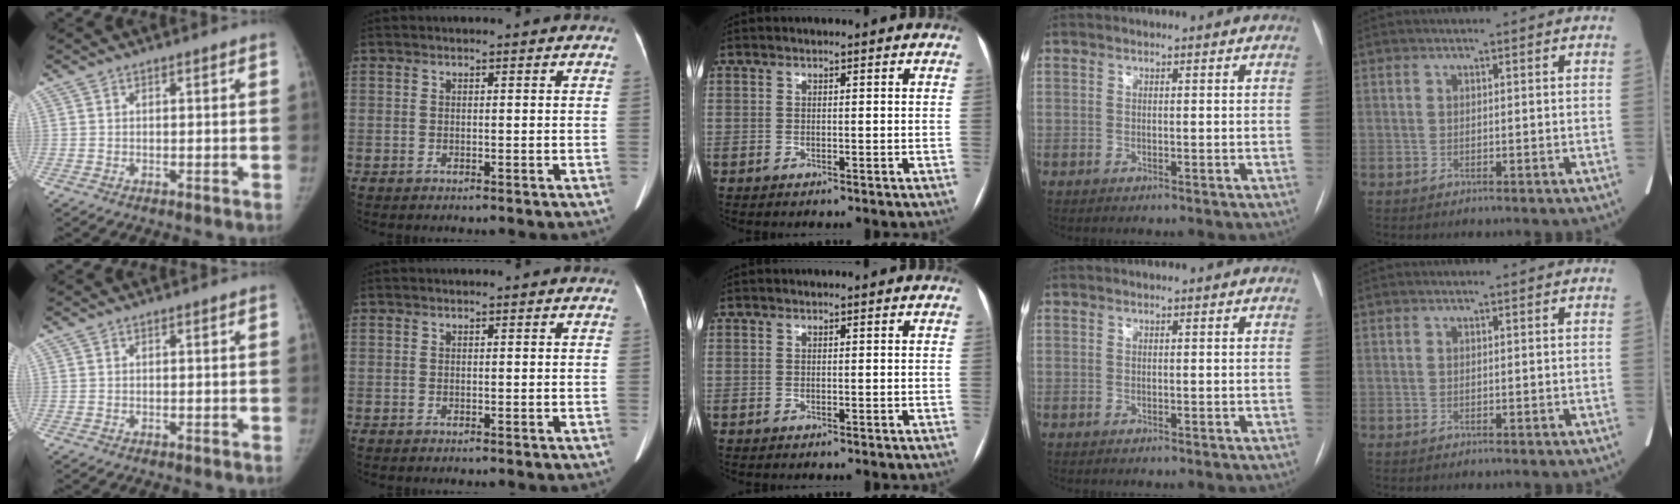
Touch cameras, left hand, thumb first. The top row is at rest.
{}